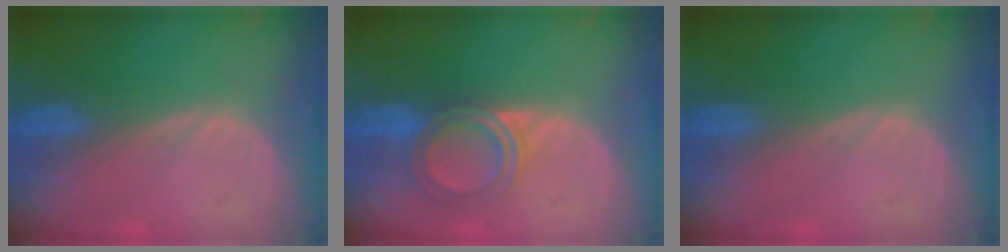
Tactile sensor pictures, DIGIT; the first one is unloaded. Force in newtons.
{"total": 5.1, "press": 5.0, "slide": 0.7}
{"total": 0.0}